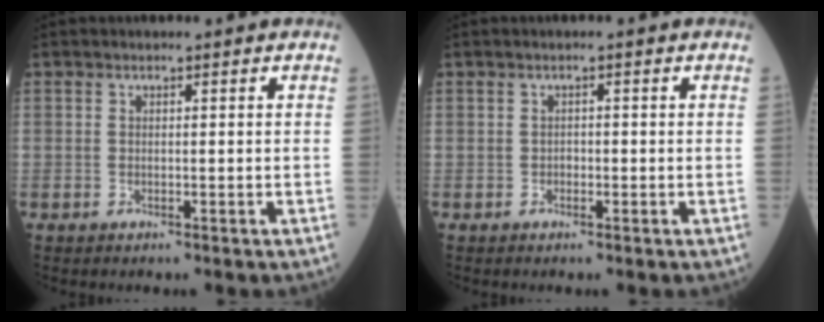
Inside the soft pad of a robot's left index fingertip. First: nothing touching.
{"total": 0.6, "force": [-0.2, 0.4, 0.4], "torque": [-0.003, 0.003, -0.007]}